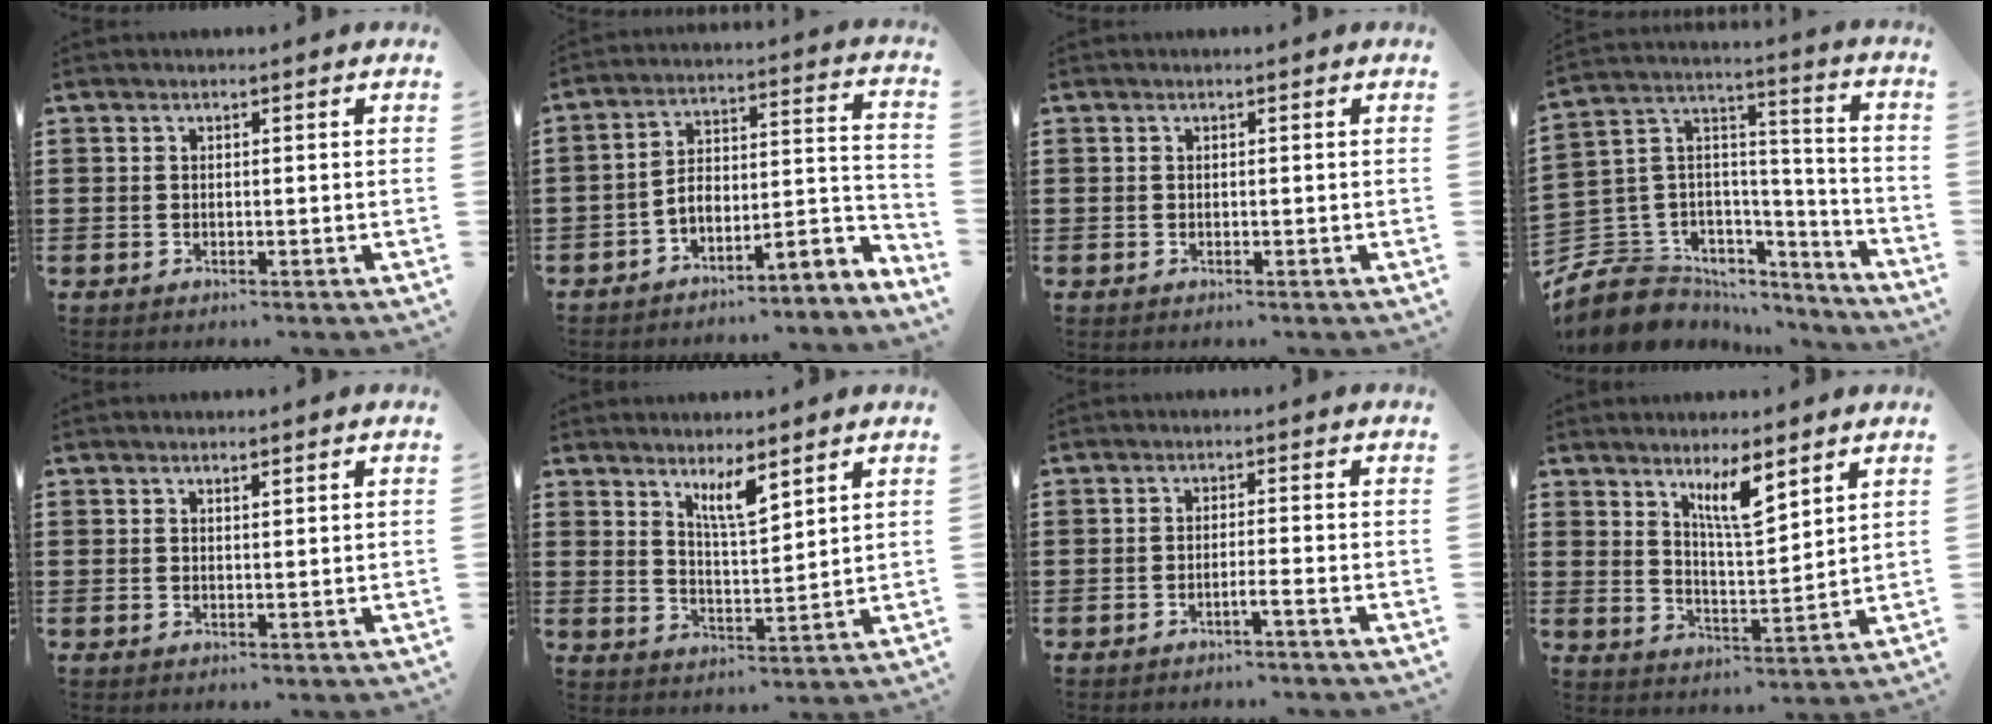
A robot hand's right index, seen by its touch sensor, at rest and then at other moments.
{"total": 4.5, "force": [-3.4, 1.4, 2.5], "torque": [-0.047, -0.013, -0.071]}
{"total": 0.0}
{"total": 8.4, "force": [-5.2, 6.5, 1.5], "torque": [-0.071, -0.014, -0.098]}
{"total": 0.8, "force": [0.7, 0.2, 0.4], "torque": [-0.008, 0.001, 0.014]}
{"total": 5.4, "force": [4.1, 1.0, 3.3], "torque": [-0.067, -0.010, 0.071]}
{"total": 1.6, "force": [-1.2, -0.3, 1.0], "torque": [-0.018, -0.002, -0.022]}
{"total": 6.8, "force": [4.8, 1.4, 4.6], "torque": [-0.087, -0.016, 0.081]}